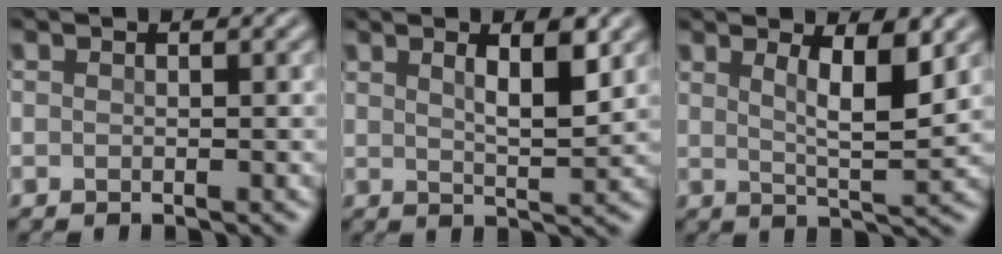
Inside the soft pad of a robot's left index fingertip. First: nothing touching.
{"total": 3.7, "force": [1.7, 0.9, 3.2], "torque": [-0.054, -0.005, 0.028]}
{"total": 4.6, "force": [2.0, 1.1, 4.1], "torque": [-0.070, -0.011, 0.034]}